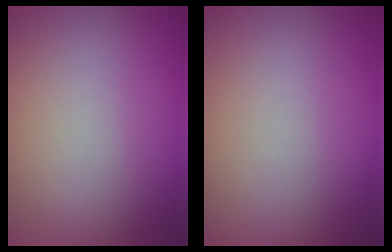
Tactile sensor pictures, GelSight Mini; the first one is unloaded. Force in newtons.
{"total": 0.0}